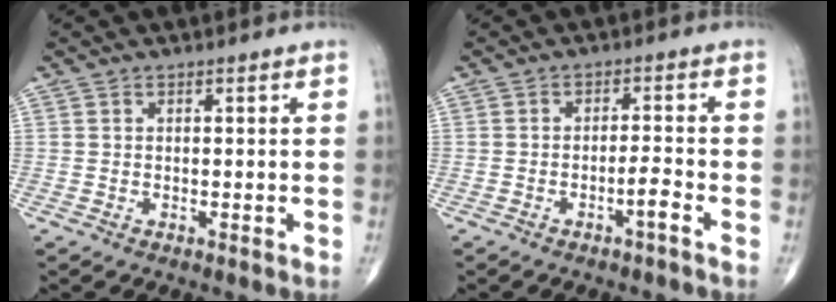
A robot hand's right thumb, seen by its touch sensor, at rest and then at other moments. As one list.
[{"total": 2.9, "force": [-1.8, -0.1, 2.3], "torque": [-0.046, 0.016, -0.032]}]